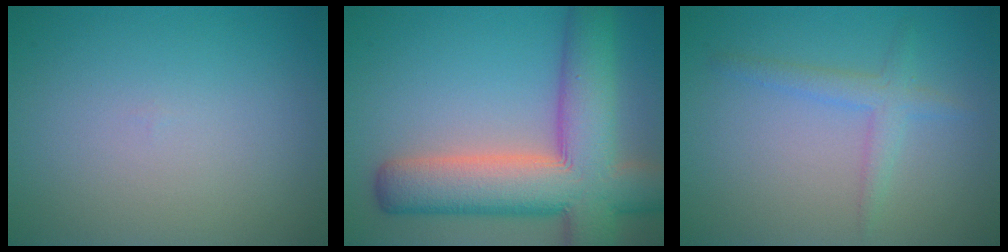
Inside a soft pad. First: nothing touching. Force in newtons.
{"total": 11.7, "press": 11.7, "slide": 0.7}
{"total": 2.1, "press": 2.1, "slide": 0.1}